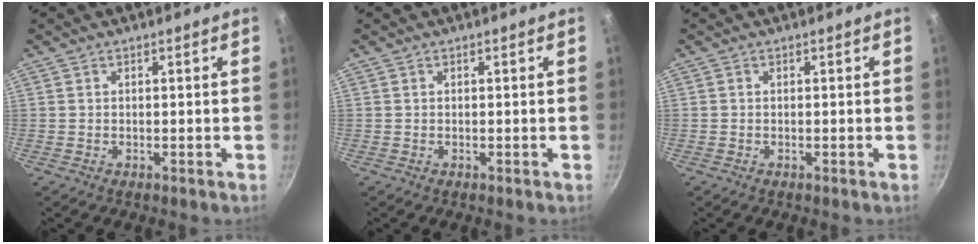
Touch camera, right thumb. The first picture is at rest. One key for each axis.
{"total": 0.0}
{"total": 0.0}